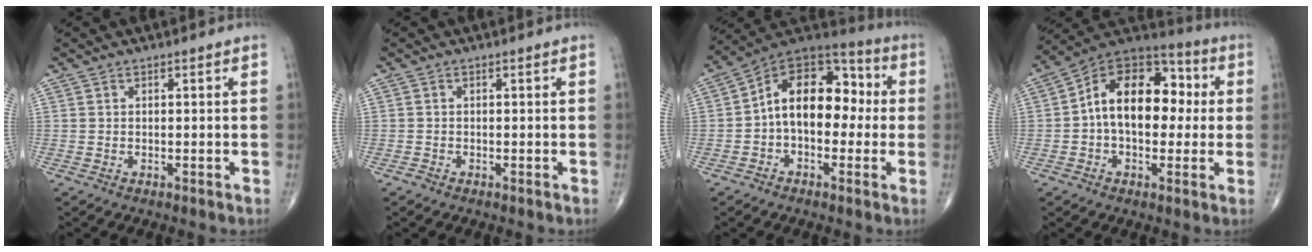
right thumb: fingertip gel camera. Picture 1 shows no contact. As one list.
[{"total": 0.5, "force": [-0.4, 0.3, 0.1], "torque": [-0.005, 0.000, -0.011]}, {"total": 15.9, "force": [-0.1, 10.2, 12.2], "torque": [-0.152, 0.051, -0.016]}, {"total": 17.5, "force": [1.2, 11.1, 13.5], "torque": [-0.176, 0.042, 0.007]}]